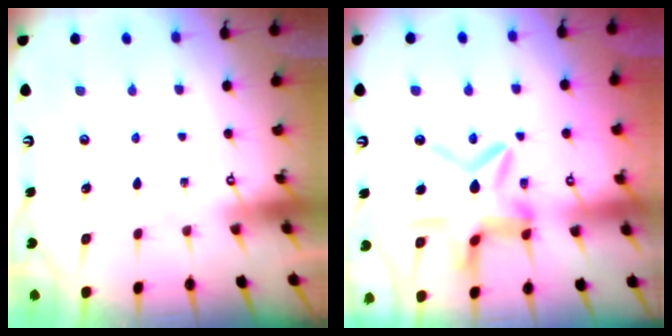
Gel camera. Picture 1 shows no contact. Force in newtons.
{"total": 13.1, "press": 13.0, "slide": 1.4}